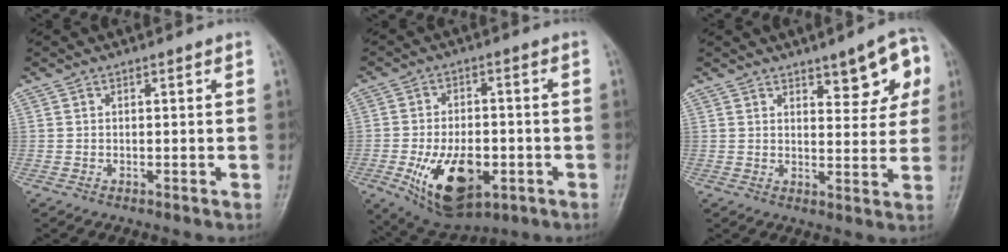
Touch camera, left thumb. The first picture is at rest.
{"total": 14.7, "force": [-5.0, 8.2, 11.2], "torque": [-0.163, 0.011, -0.070]}
{"total": 9.1, "force": [4.2, 3.7, 7.2], "torque": [-0.061, -0.015, 0.051]}